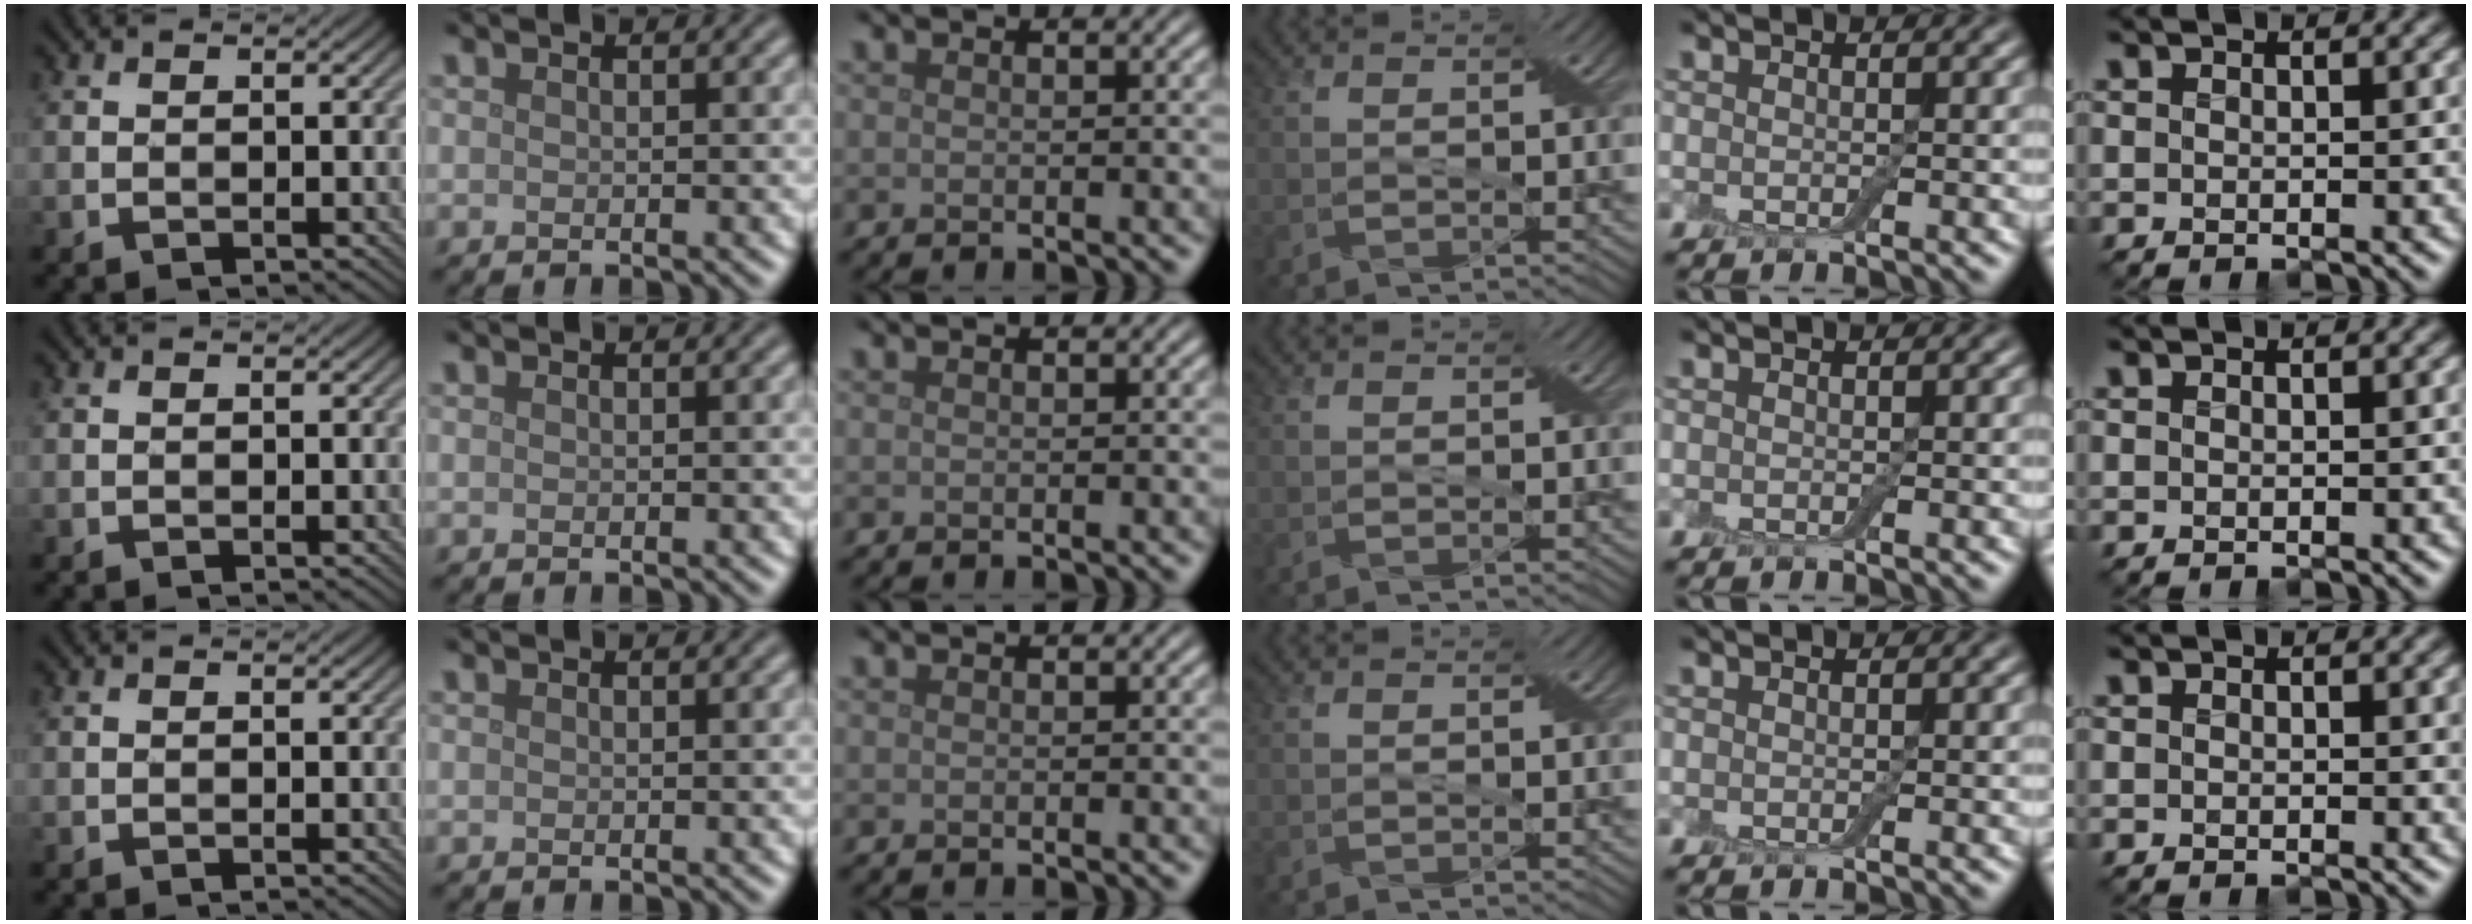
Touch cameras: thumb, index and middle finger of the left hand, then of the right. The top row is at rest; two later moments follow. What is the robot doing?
{"motion": "extract", "object": "drawer"}